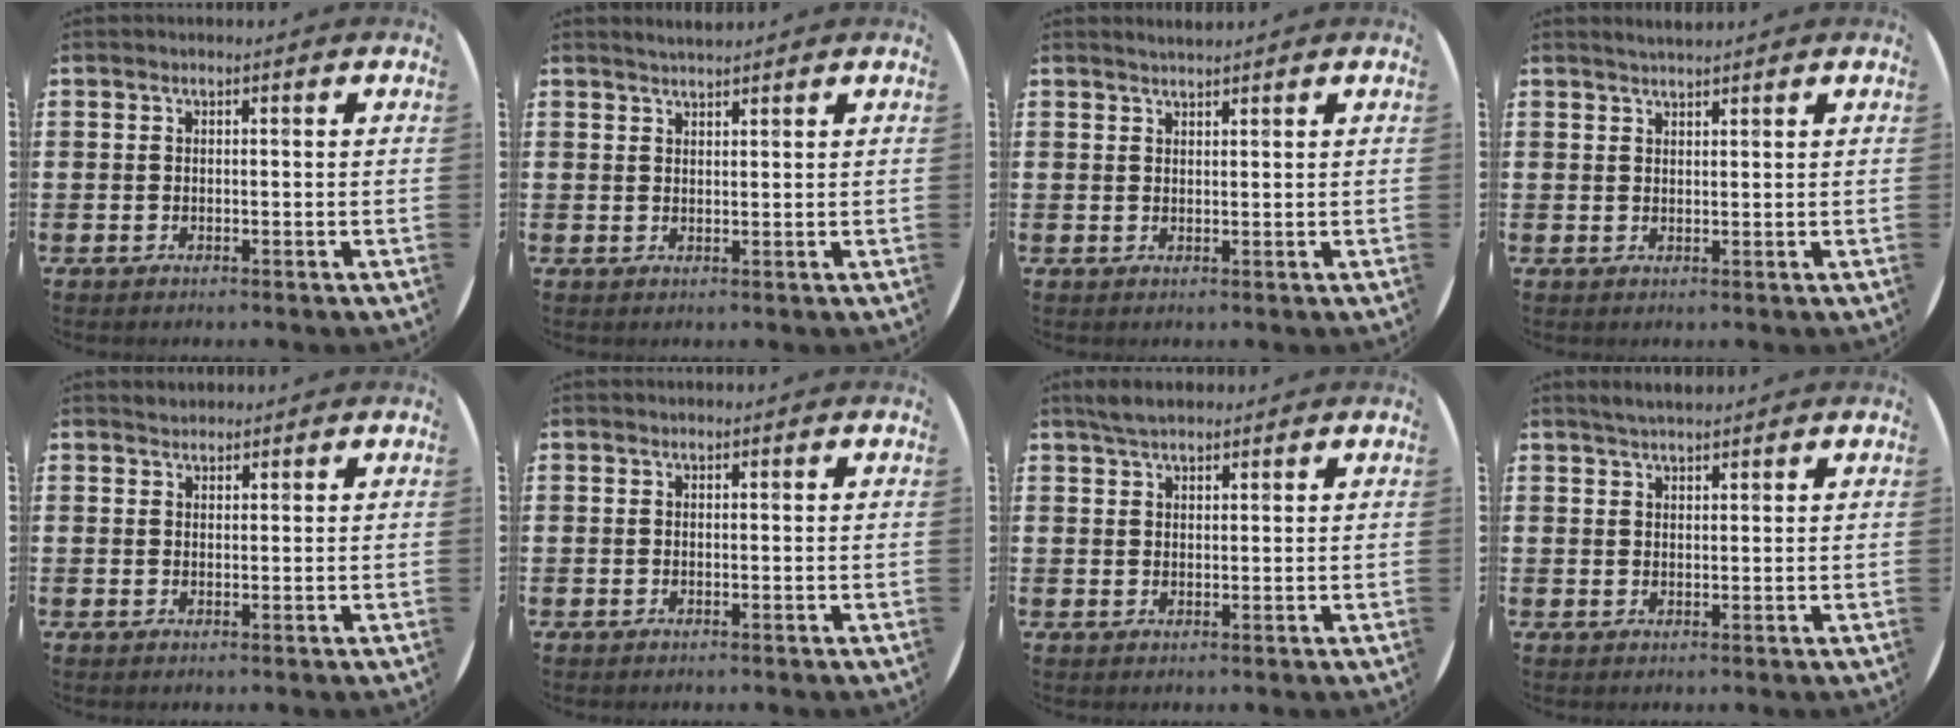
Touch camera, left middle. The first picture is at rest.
{"total": 1.6, "force": [1.6, 0.1, 0.3], "torque": [-0.007, 0.003, 0.030]}
{"total": 1.3, "force": [1.3, 0.0, 0.2], "torque": [-0.004, 0.000, 0.024]}
{"total": 1.5, "force": [1.5, 0.0, 0.2], "torque": [-0.006, 0.002, 0.028]}
{"total": 1.3, "force": [1.2, 0.3, 0.0], "torque": [0.007, -0.001, 0.022]}
{"total": 0.0}
{"total": 3.2, "force": [2.7, 1.1, 1.2], "torque": [-0.029, 0.006, 0.052]}
{"total": 2.4, "force": [2.3, 0.4, 0.6], "torque": [-0.017, 0.002, 0.043]}